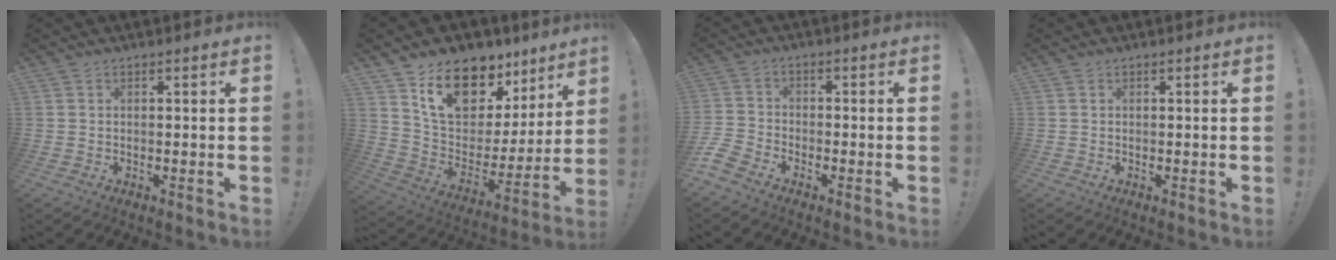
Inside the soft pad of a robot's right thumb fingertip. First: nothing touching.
{"total": 16.8, "force": [11.4, 10.0, 7.3], "torque": [-0.117, -0.078, 0.210]}
{"total": 5.7, "force": [-4.1, 3.3, 2.2], "torque": [-0.065, 0.010, -0.076]}
{"total": 0.0}